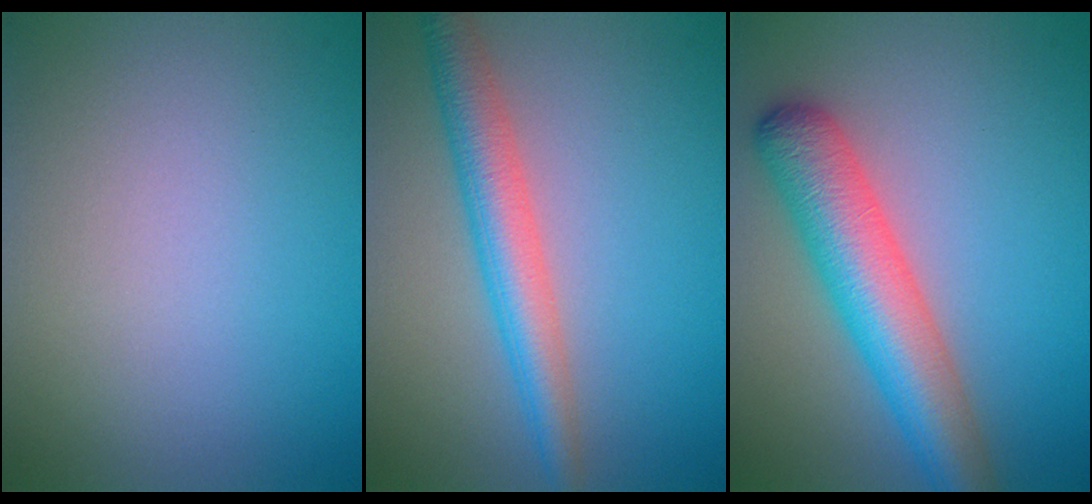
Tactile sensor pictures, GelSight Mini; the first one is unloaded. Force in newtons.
{"total": 4.6, "press": 4.6, "slide": 0.1}
{"total": 7.0, "press": 7.0, "slide": 0.2}